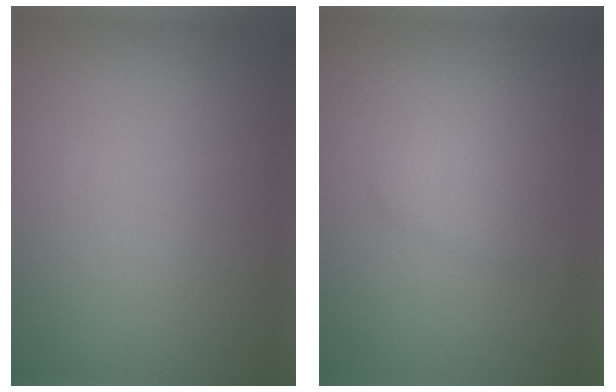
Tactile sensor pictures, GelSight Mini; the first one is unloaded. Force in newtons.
{"total": 1.8, "press": 1.8, "slide": 0.1}